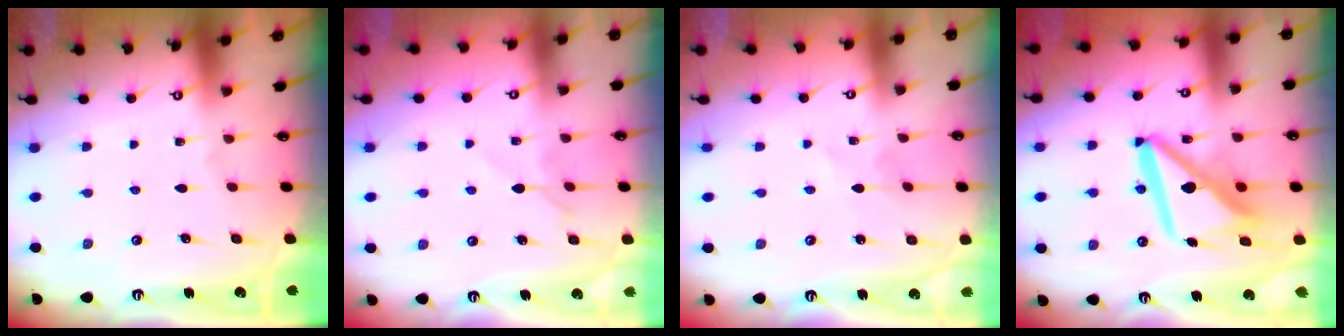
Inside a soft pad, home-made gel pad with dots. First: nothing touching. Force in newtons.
{"total": 5.5, "press": 5.4, "slide": 0.8}
{"total": 0.8, "press": 0.8, "slide": 0.1}
{"total": 14.5, "press": 14.4, "slide": 1.5}